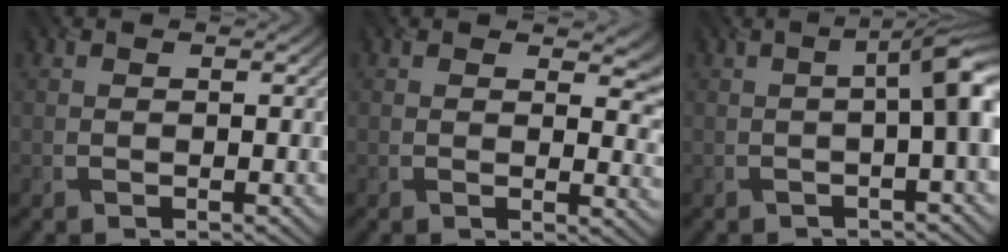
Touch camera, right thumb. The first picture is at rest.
{"total": 4.7, "force": [2.5, 2.6, 3.1], "torque": [-0.036, -0.011, 0.041]}
{"total": 5.2, "force": [-0.5, 1.3, 5.0], "torque": [-0.055, 0.012, -0.013]}